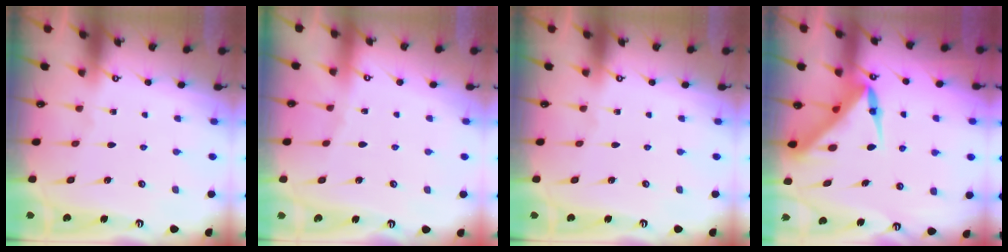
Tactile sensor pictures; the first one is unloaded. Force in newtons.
{"total": 2.4, "press": 2.4, "slide": 0.4}
{"total": 0.0}
{"total": 7.5, "press": 7.4, "slide": 0.8}